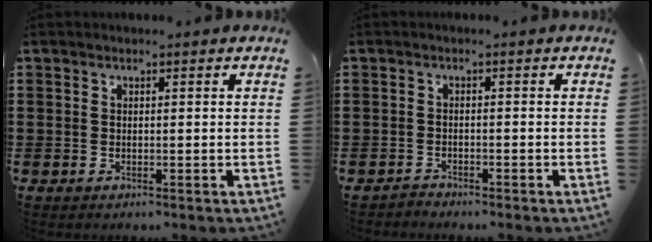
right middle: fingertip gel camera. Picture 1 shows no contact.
{"total": 1.4, "force": [-1.4, 0.3, 0.0], "torque": [-0.004, 0.004, -0.031]}